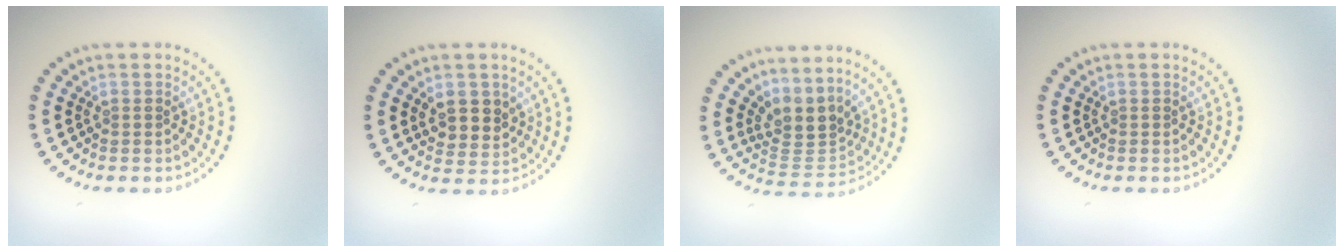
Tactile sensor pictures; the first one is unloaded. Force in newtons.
{"total": 3.0, "press": 2.8, "slide": 0.9}
{"total": 3.5, "press": 2.6, "slide": 2.4}
{"total": 0.0}